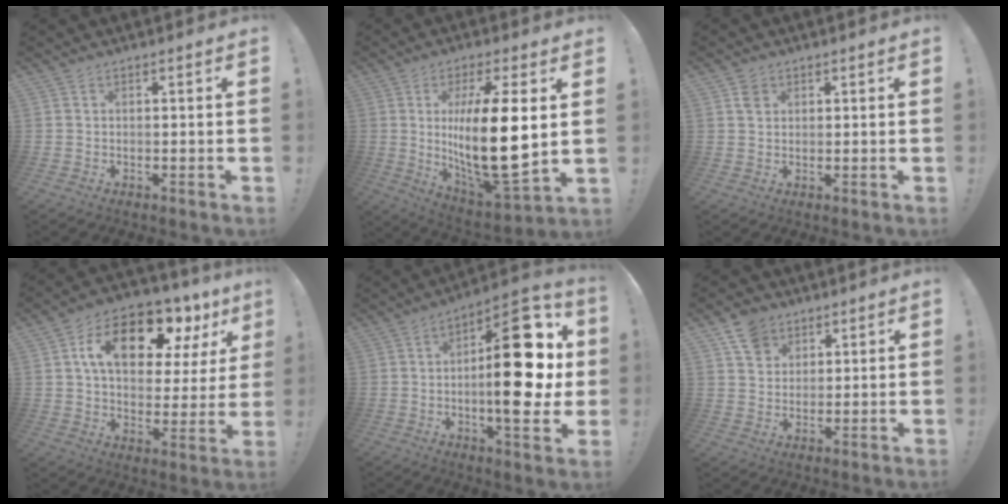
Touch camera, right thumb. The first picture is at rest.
{"total": 21.1, "force": [2.2, 7.0, 19.8], "torque": [-0.354, -0.026, 0.030]}
{"total": 2.5, "force": [1.3, 2.0, 0.7], "torque": [-0.004, -0.001, 0.023]}
{"total": 17.3, "force": [9.0, 8.7, 12.0], "torque": [-0.199, -0.044, 0.150]}
{"total": 24.6, "force": [0.1, 9.3, 22.8], "torque": [-0.319, 0.003, 0.004]}
{"total": 8.3, "force": [5.0, 6.2, 2.5], "torque": [-0.039, -0.023, 0.098]}